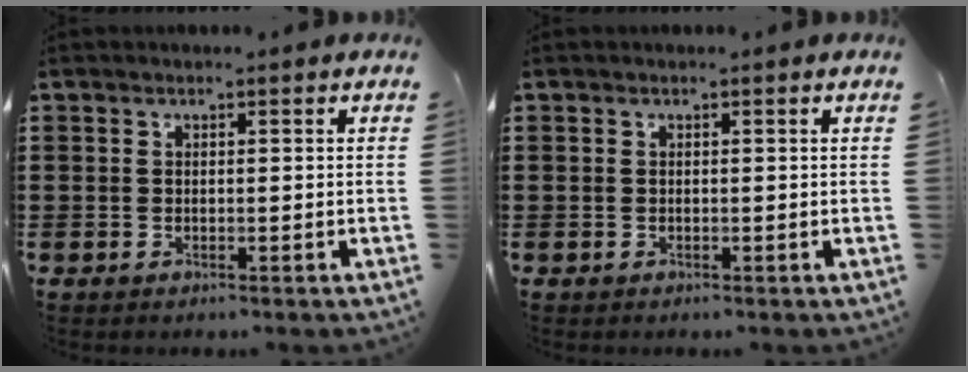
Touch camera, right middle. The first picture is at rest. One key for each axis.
{"total": 0.0}